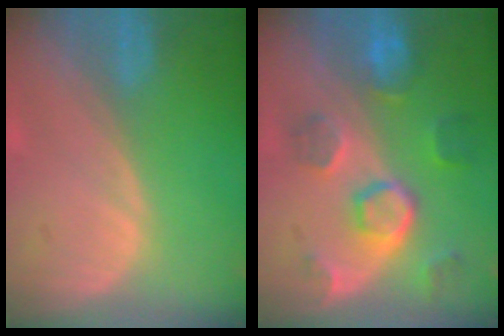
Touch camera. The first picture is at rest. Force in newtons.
{"total": 8.6, "press": 7.7, "slide": 4.0}